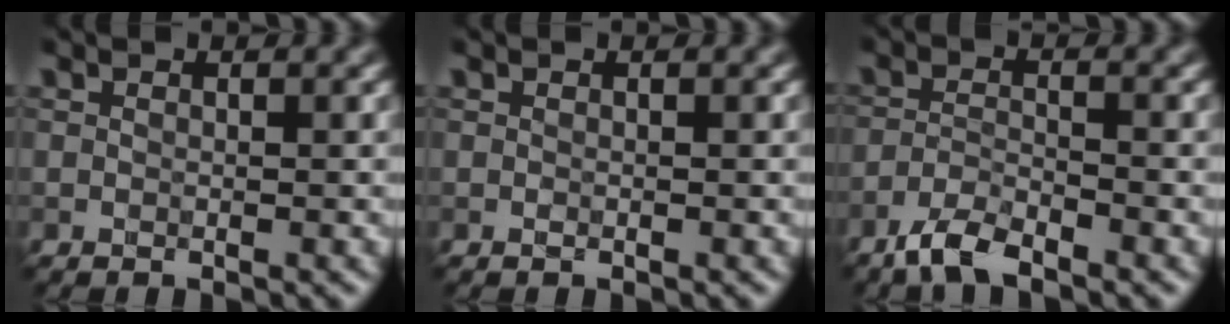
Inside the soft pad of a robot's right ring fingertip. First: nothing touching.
{"total": 0.0}
{"total": 3.4, "force": [-3.1, 0.5, 1.3], "torque": [-0.030, 0.000, -0.062]}